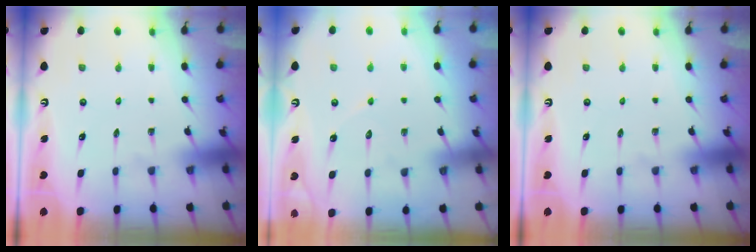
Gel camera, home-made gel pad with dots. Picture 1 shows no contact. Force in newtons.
{"total": 5.3, "press": 5.2, "slide": 0.5}
{"total": 0.0}